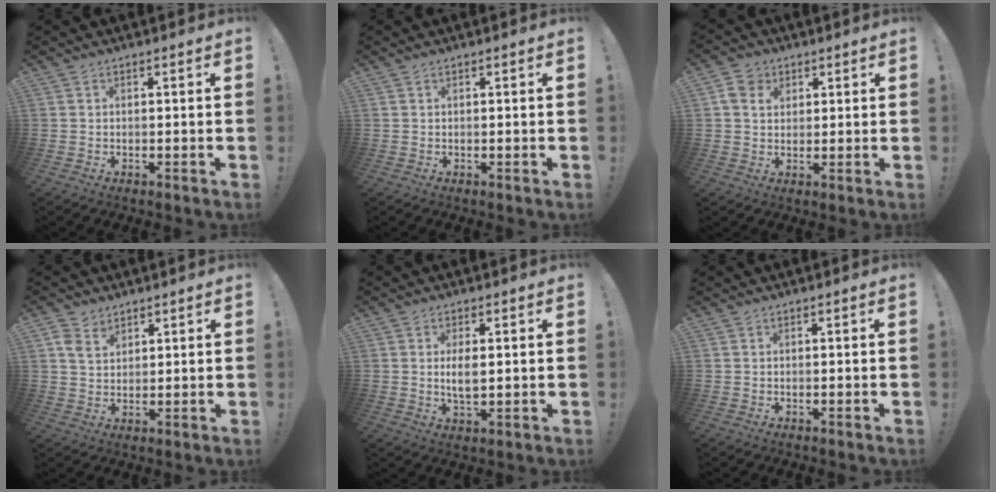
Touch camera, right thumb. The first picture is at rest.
{"total": 0.0}
{"total": 6.9, "force": [2.9, 5.2, 3.5], "torque": [-0.074, 0.000, 0.055]}
{"total": 5.7, "force": [3.8, 3.5, 2.3], "torque": [-0.037, -0.016, 0.073]}
{"total": 4.5, "force": [0.6, 2.0, 4.0], "torque": [-0.070, -0.006, 0.006]}
{"total": 0.0}